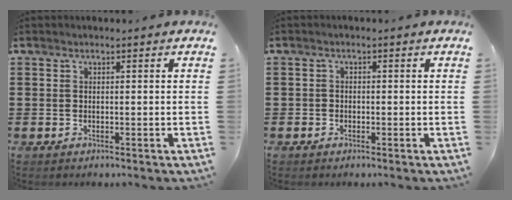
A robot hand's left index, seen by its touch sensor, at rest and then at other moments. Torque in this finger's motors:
{"motor_torque": [-0.50, 0.80, -0.04, -0.01]}